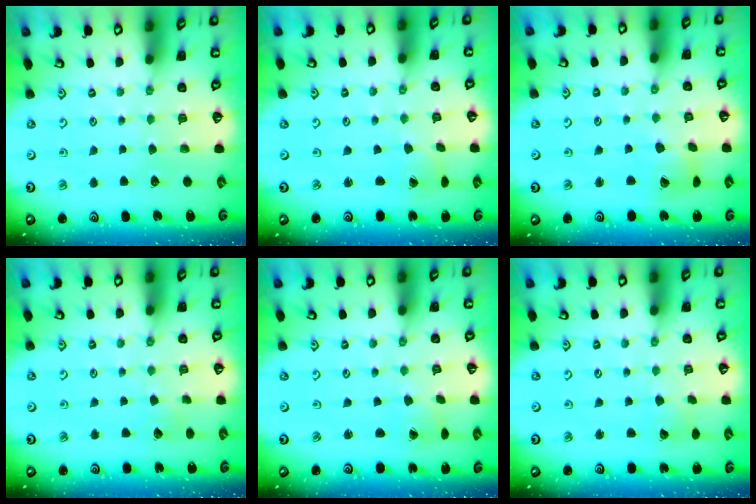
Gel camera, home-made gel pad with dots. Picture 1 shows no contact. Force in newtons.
{"total": 1.1, "press": 1.1, "slide": 0.0}
{"total": 8.1, "press": 8.1, "slide": 1.0}
{"total": 2.7, "press": 2.7, "slide": 0.3}
{"total": 1.1, "press": 1.1, "slide": 0.0}
{"total": 2.9, "press": 2.9, "slide": 0.3}